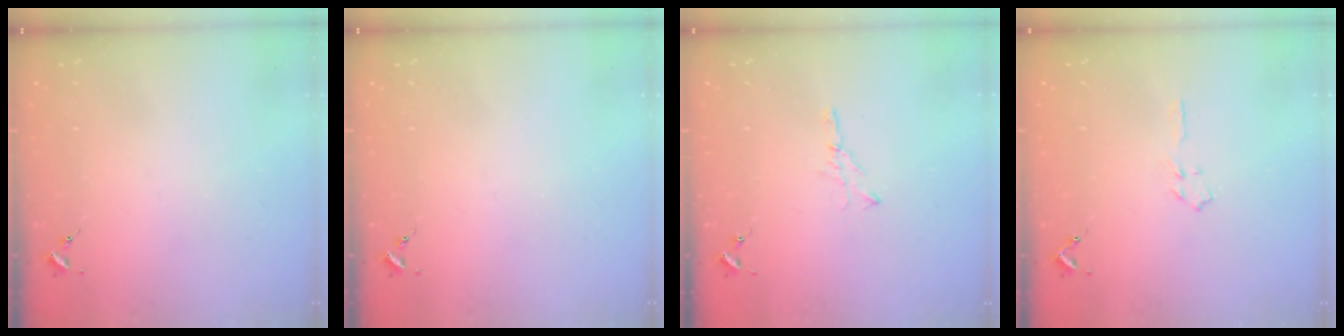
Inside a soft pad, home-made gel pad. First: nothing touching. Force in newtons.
{"total": 0.0}
{"total": 3.5, "press": 3.5, "slide": 0.4}
{"total": 3.2, "press": 3.1, "slide": 0.4}